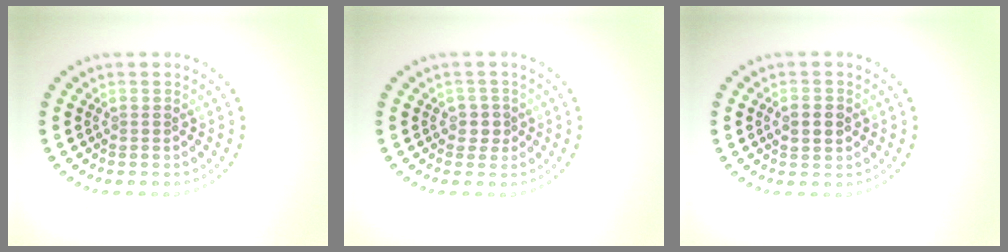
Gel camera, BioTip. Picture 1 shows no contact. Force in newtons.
{"total": 1.4, "press": 1.1, "slide": 0.8}
{"total": 2.6, "press": 2.6, "slide": 0.2}